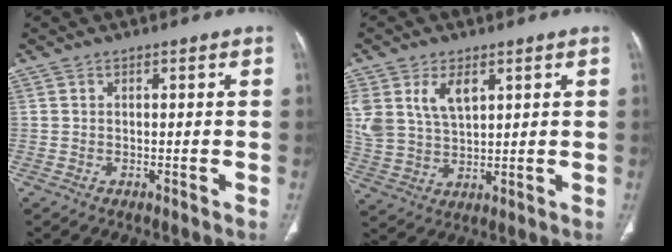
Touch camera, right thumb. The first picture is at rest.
{"total": 10.0, "force": [4.2, 5.9, 6.9], "torque": [-0.133, -0.008, 0.093]}